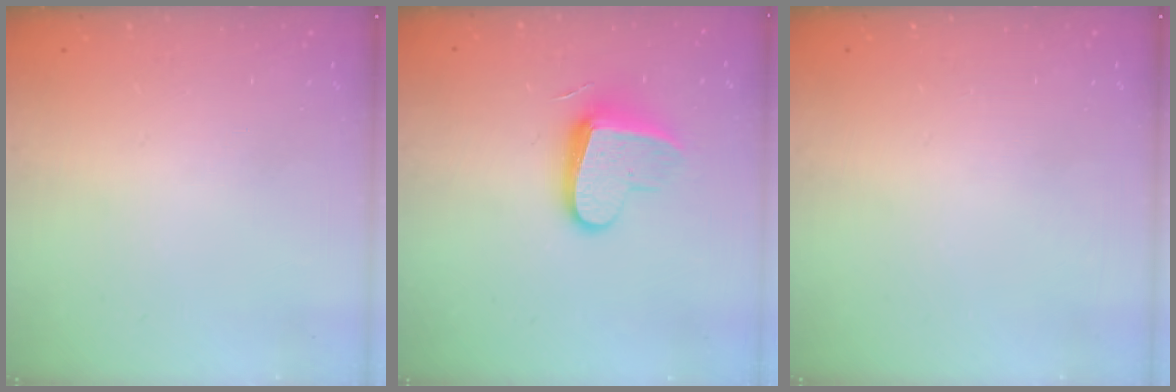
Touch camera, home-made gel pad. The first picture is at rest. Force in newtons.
{"total": 11.6, "press": 11.6, "slide": 0.5}
{"total": 0.0}